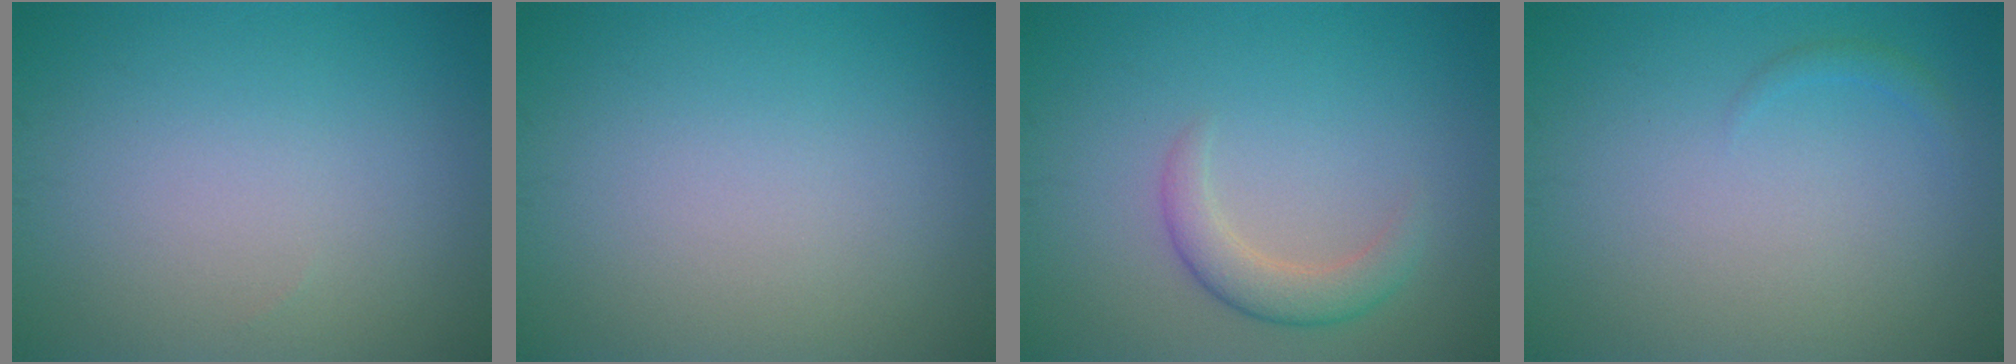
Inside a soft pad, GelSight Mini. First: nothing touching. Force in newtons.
{"total": 0.0}
{"total": 2.7, "press": 2.7, "slide": 0.2}
{"total": 0.7, "press": 0.7, "slide": 0.1}